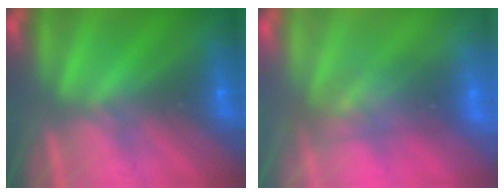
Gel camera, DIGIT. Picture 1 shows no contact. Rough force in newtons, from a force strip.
{"total": 2.8}